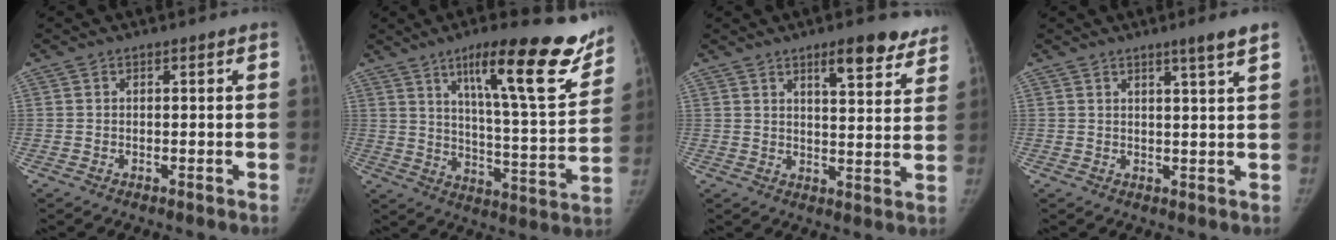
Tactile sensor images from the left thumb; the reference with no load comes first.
{"total": 22.3, "force": [14.5, 4.3, 16.4], "torque": [-0.202, -0.067, 0.220]}
{"total": 10.0, "force": [7.0, 2.9, 6.6], "torque": [-0.059, -0.039, 0.096]}
{"total": 4.1, "force": [2.7, -0.6, 3.0], "torque": [-0.047, -0.021, 0.043]}